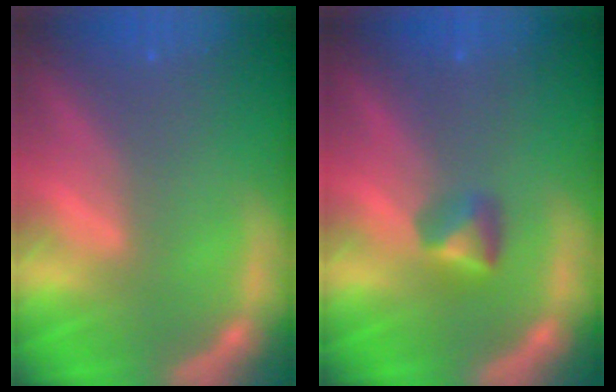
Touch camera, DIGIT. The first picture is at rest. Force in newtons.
{"total": 1.9}